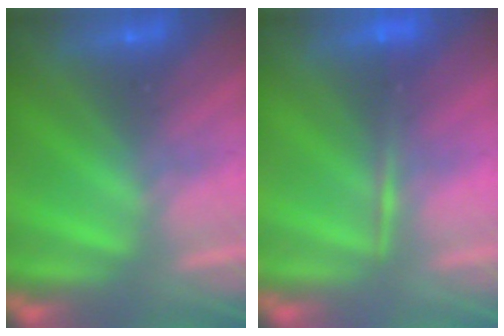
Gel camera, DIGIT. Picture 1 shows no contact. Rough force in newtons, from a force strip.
{"total": 1.3}